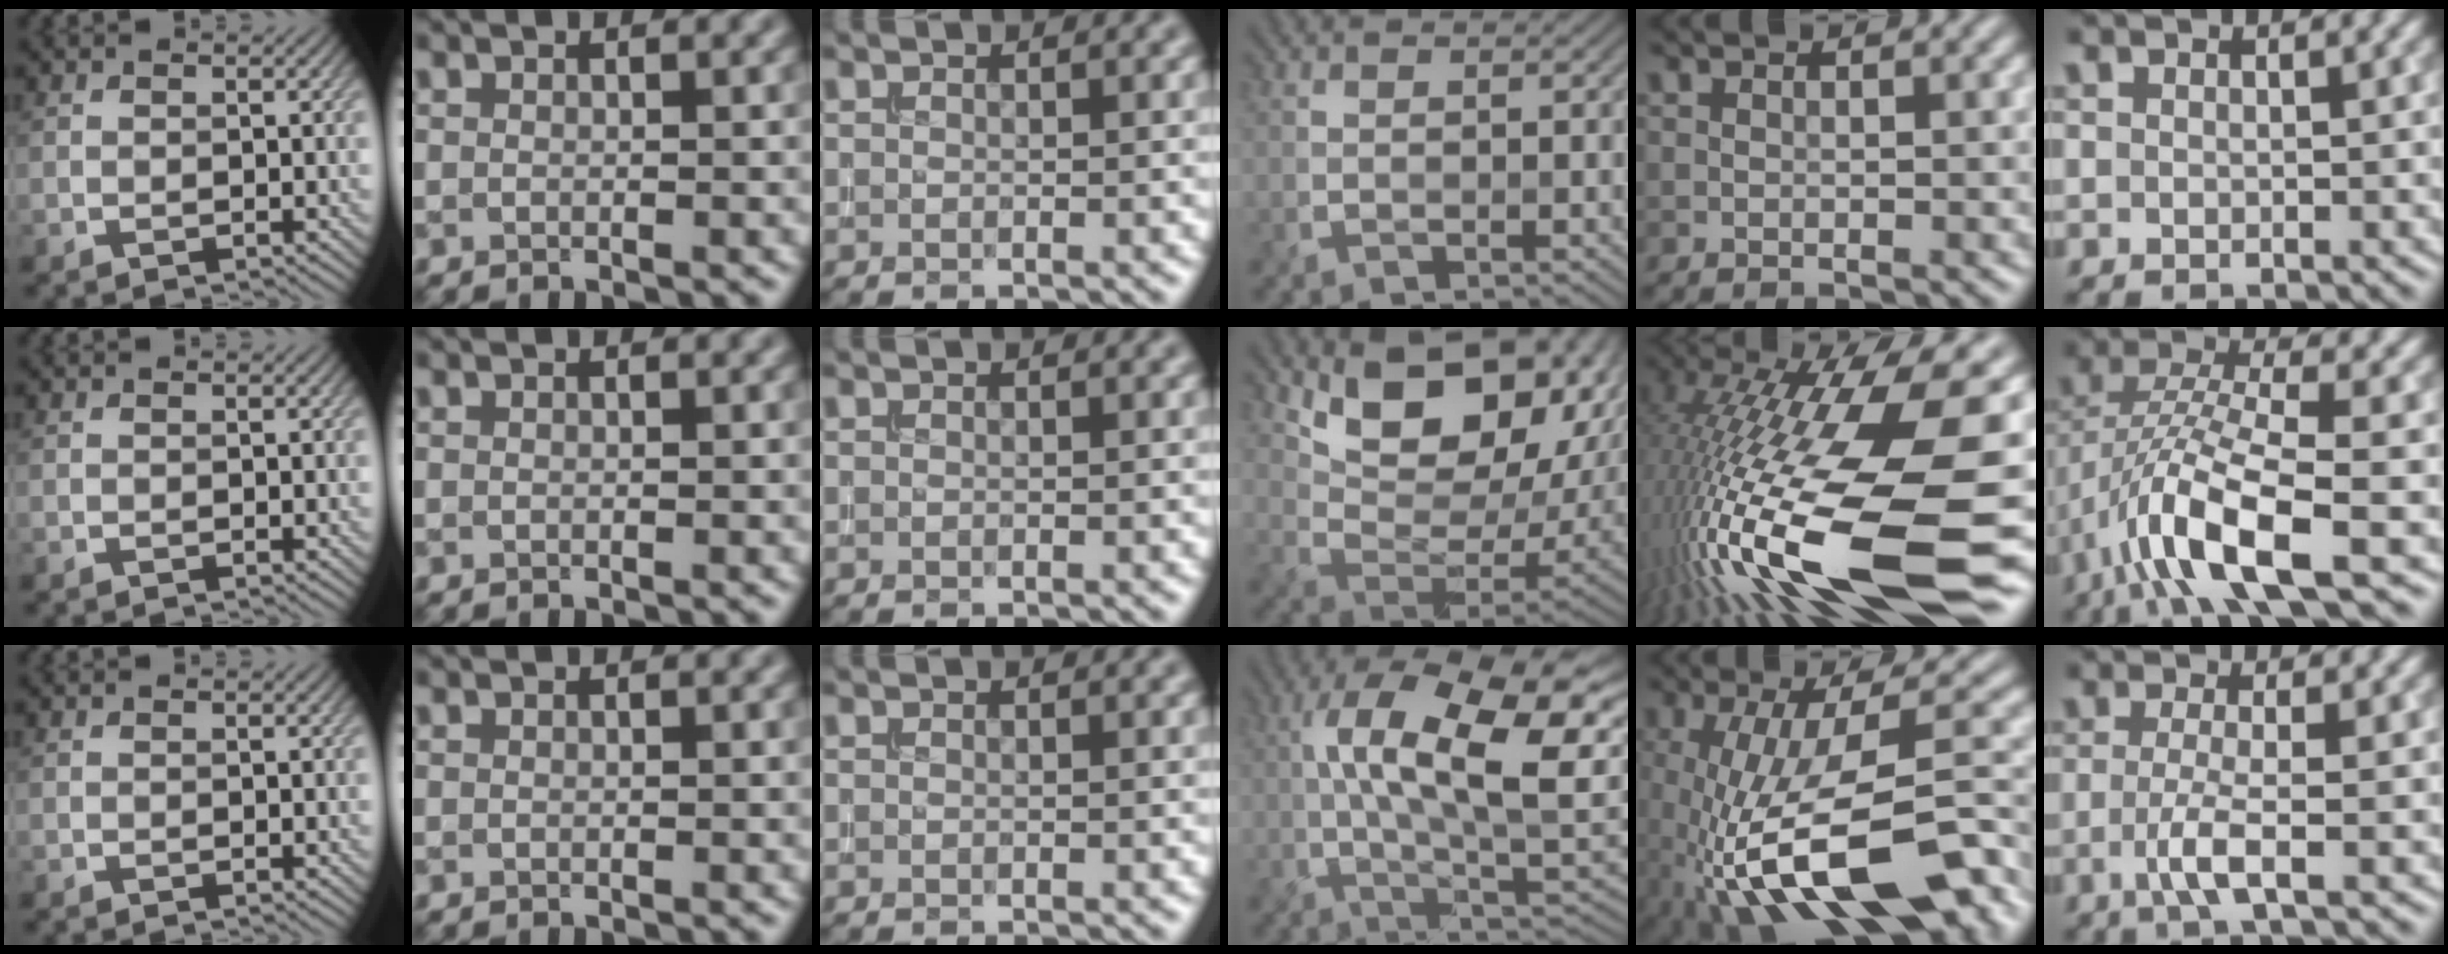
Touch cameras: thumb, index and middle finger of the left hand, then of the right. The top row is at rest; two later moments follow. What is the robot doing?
{"motion": "extract", "object": "bucket"}